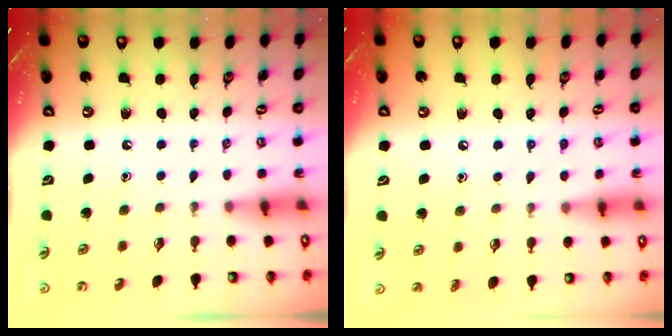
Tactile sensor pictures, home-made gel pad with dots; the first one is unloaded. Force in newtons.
{"total": 5.5, "press": 5.5, "slide": 0.7}